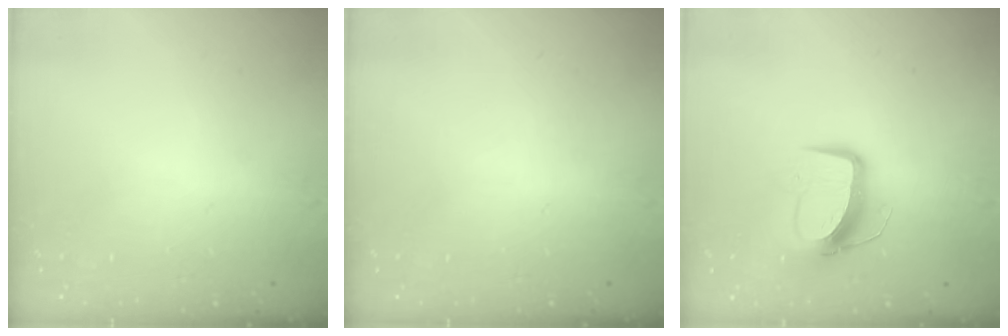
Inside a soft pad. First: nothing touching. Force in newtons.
{"total": 0.0}
{"total": 9.8, "press": 9.8, "slide": 0.5}